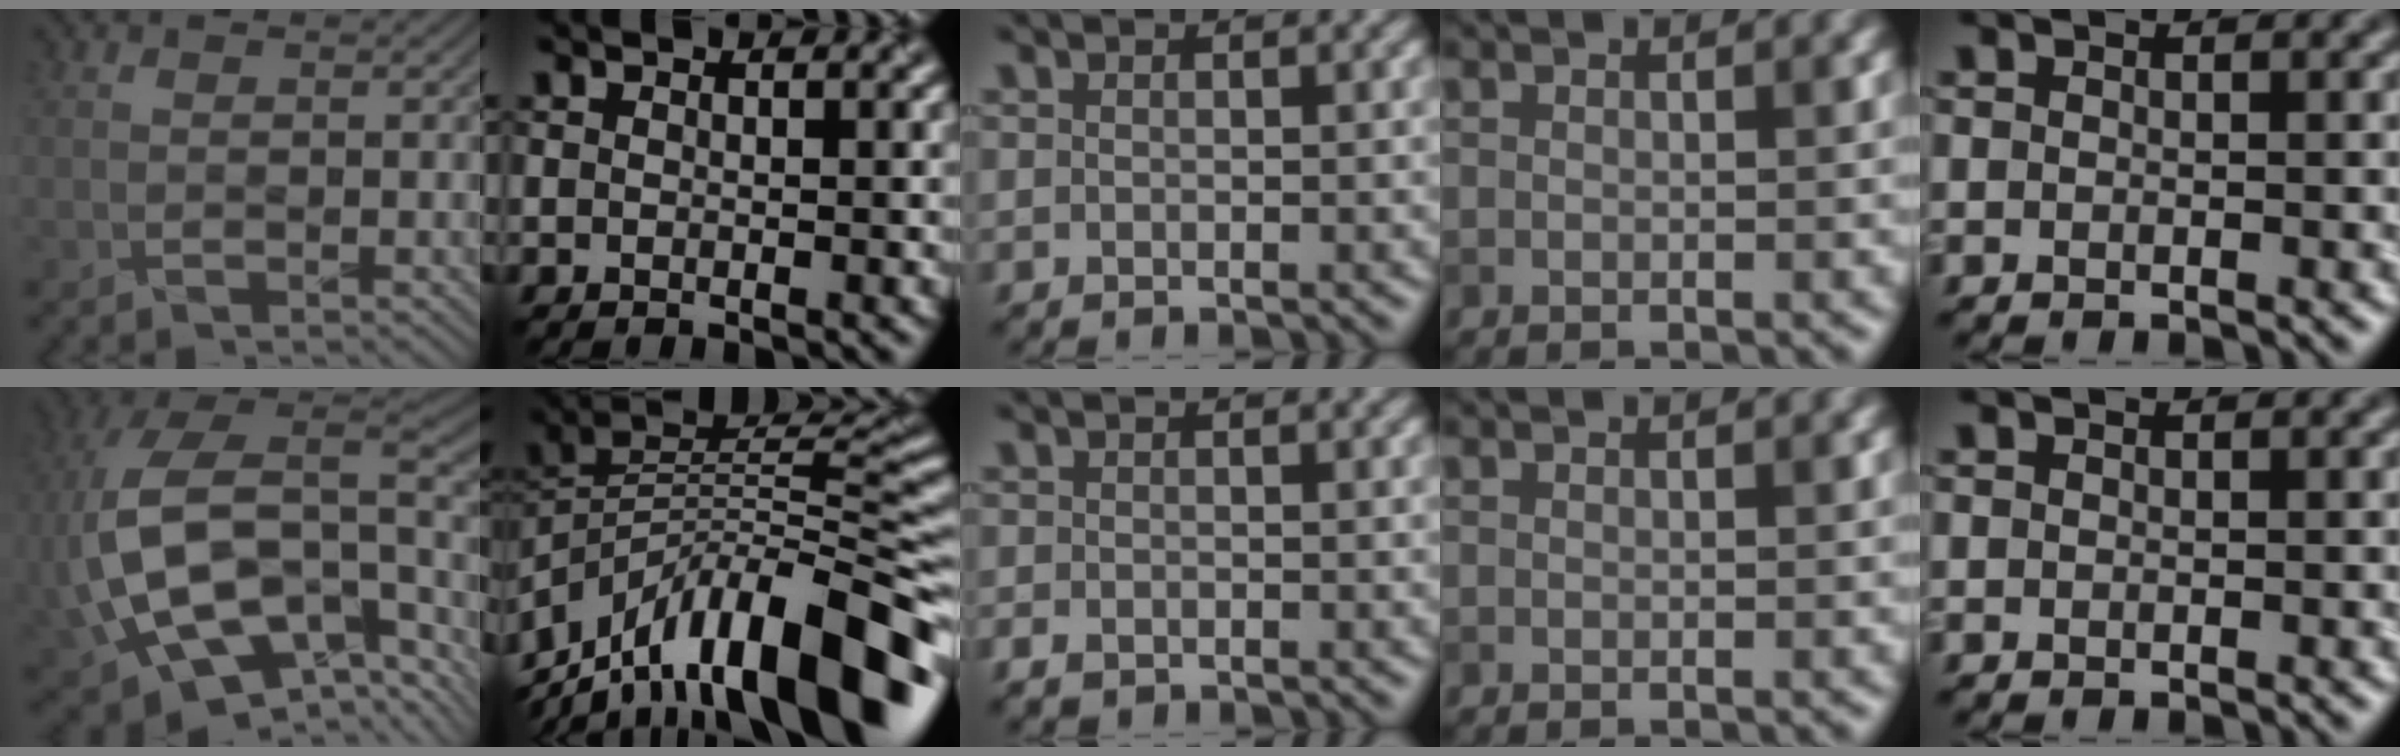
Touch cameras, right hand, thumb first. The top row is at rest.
{"thumb": {"total": 20.3, "force": [-2.5, 13.0, 15.3], "torque": [-0.342, -0.046, -0.002]}, "index": {"total": 15.3, "force": [-9.2, 5.1, 11.1], "torque": [-0.197, 0.036, -0.168]}, "middle": {"total": 1.1, "force": [-0.7, 0.7, 0.5], "torque": [-0.008, -0.005, -0.013]}}